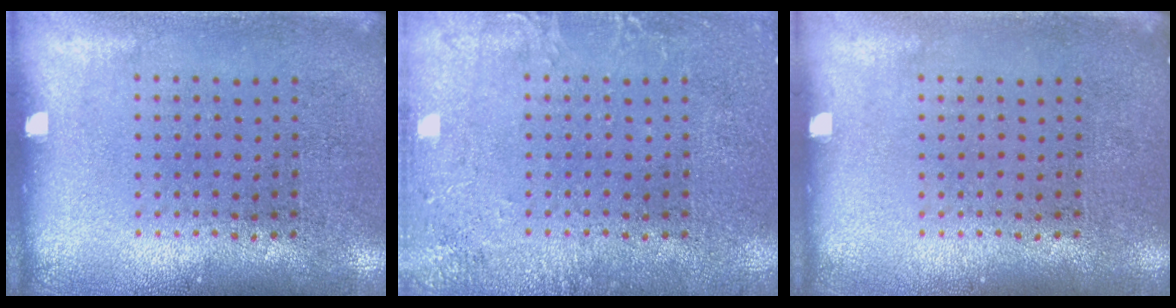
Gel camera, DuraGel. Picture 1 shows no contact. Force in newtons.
{"total": 2.1, "press": 2.1, "slide": 0.1}
{"total": 0.0}